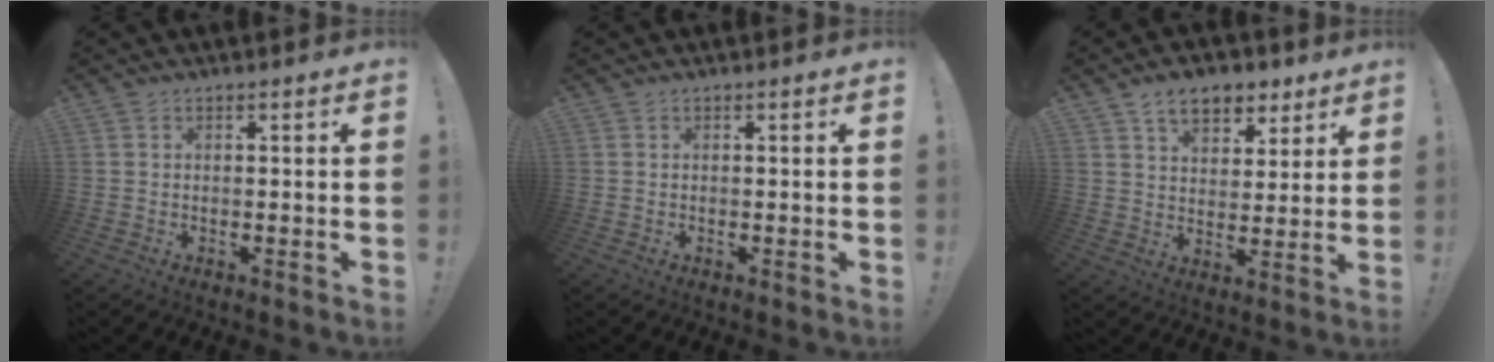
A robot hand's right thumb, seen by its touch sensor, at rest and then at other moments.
{"total": 0.0}
{"total": 10.3, "force": [6.2, 6.4, 5.2], "torque": [-0.076, -0.024, 0.116]}